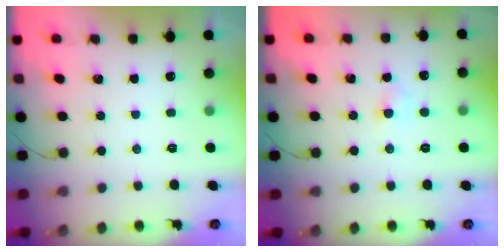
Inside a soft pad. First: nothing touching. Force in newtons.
{"total": 2.9, "press": 2.7, "slide": 1.2}